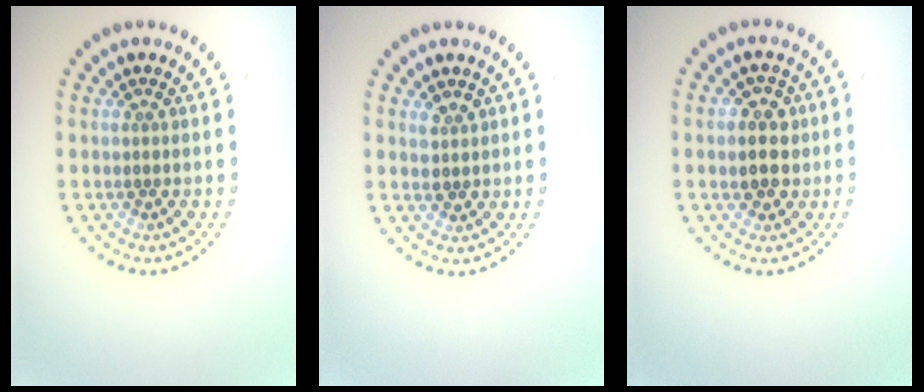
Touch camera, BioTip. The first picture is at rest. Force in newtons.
{"total": 1.3, "press": 1.3, "slide": 0.4}
{"total": 3.0, "press": 2.9, "slide": 0.6}